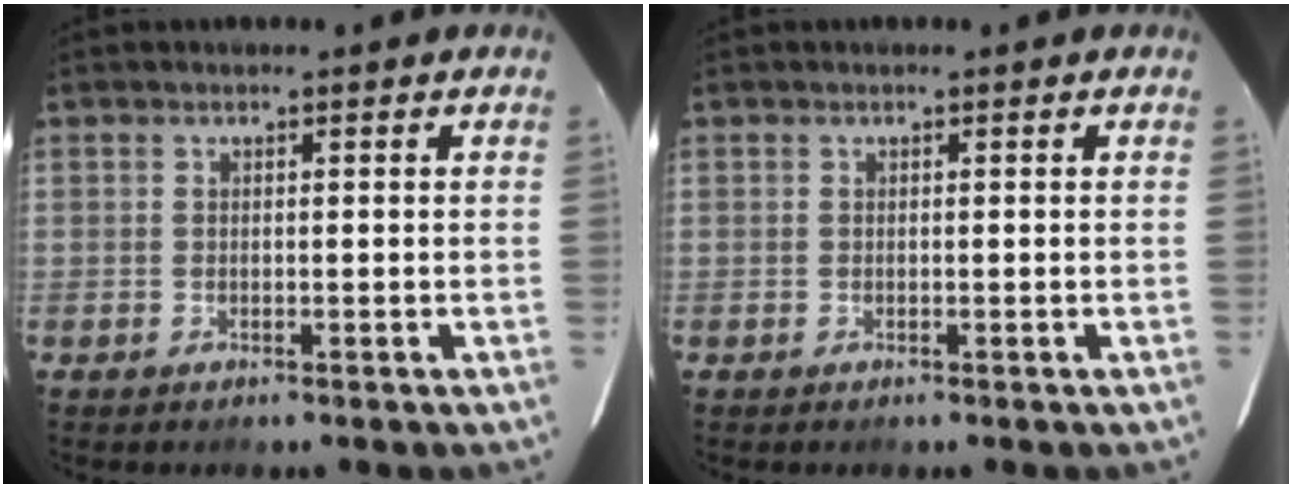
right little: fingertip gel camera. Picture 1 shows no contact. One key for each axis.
{"total": 0.0}